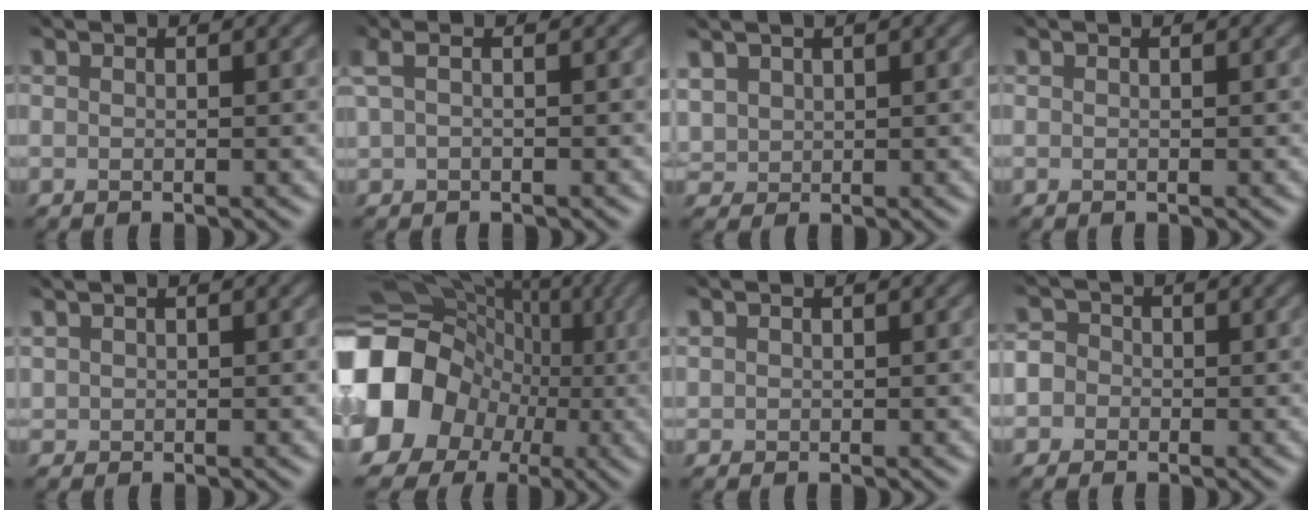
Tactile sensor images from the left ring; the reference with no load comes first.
{"total": 1.9, "force": [0.6, 0.8, 1.7], "torque": [-0.030, 0.011, 0.006]}
{"total": 1.9, "force": [1.4, 1.1, 0.5], "torque": [-0.025, 0.006, 0.042]}
{"total": 0.0}
{"total": 0.6, "force": [0.6, 0.1, 0.1], "torque": [-0.004, 0.006, 0.018]}
{"total": 16.3, "force": [-3.6, 14.0, 7.5], "torque": [-0.174, -0.015, -0.094]}
{"total": 0.6, "force": [0.4, -0.1, -0.4], "torque": [0.003, 0.004, 0.016]}
{"total": 2.4, "force": [-0.7, 2.2, 0.4], "torque": [-0.008, 0.008, -0.021]}